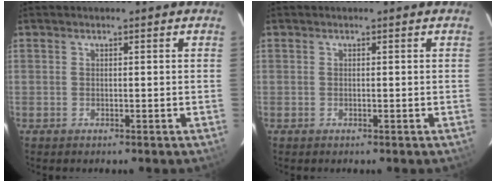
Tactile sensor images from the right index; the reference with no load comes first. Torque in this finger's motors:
{"motor_torque": [-0.02, 0.00, 0.00, 0.00]}